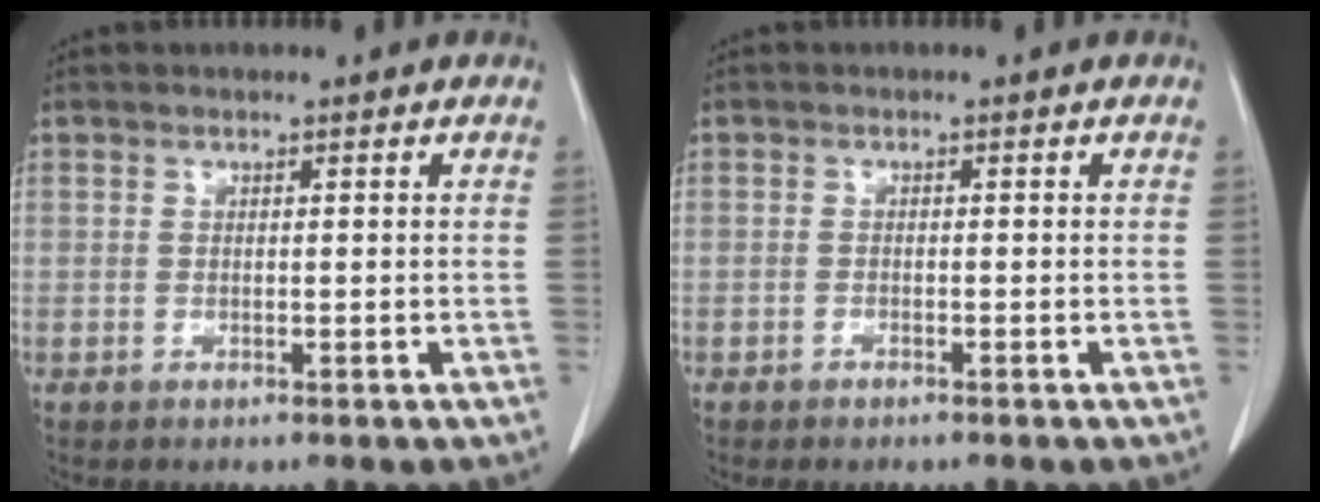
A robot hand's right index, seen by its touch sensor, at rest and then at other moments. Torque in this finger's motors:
{"motor_torque": [0.12, -0.08, -0.01, 0.00]}